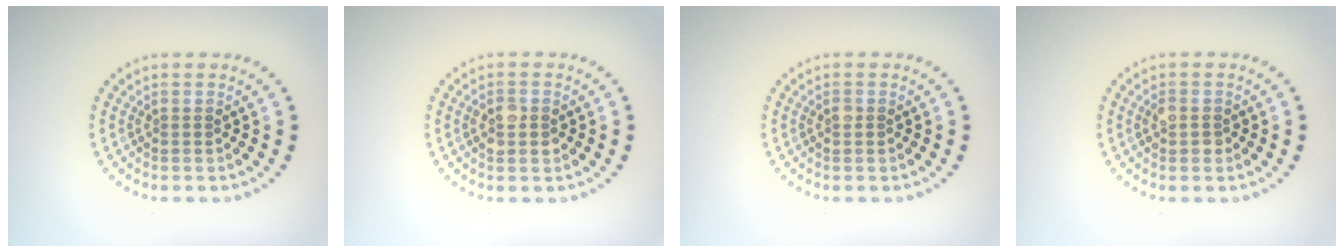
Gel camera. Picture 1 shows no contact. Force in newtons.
{"total": 2.4, "press": 2.4, "slide": 0.1}
{"total": 0.8, "press": 0.8, "slide": 0.1}
{"total": 1.5, "press": 1.5, "slide": 0.2}